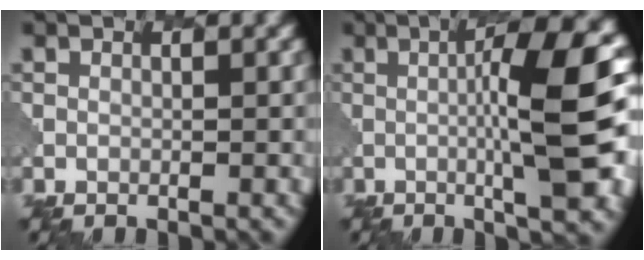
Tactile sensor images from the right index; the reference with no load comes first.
{"total": 11.8, "force": [0.3, 2.6, 11.5], "torque": [-0.149, 0.004, 0.006]}